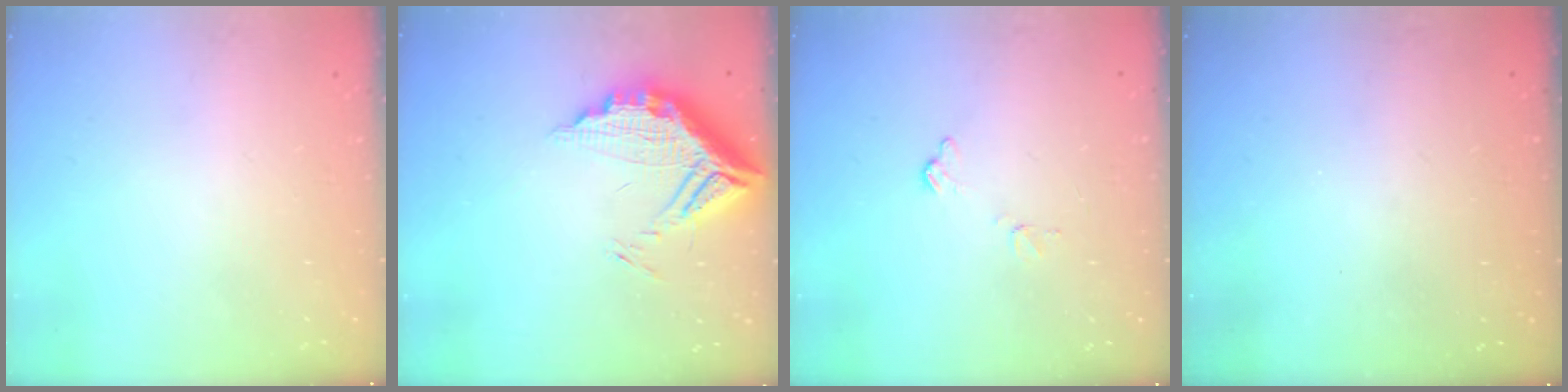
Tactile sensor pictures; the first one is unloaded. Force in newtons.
{"total": 14.5, "press": 14.4, "slide": 1.1}
{"total": 5.5, "press": 5.5, "slide": 0.3}
{"total": 3.1, "press": 3.1, "slide": 0.1}